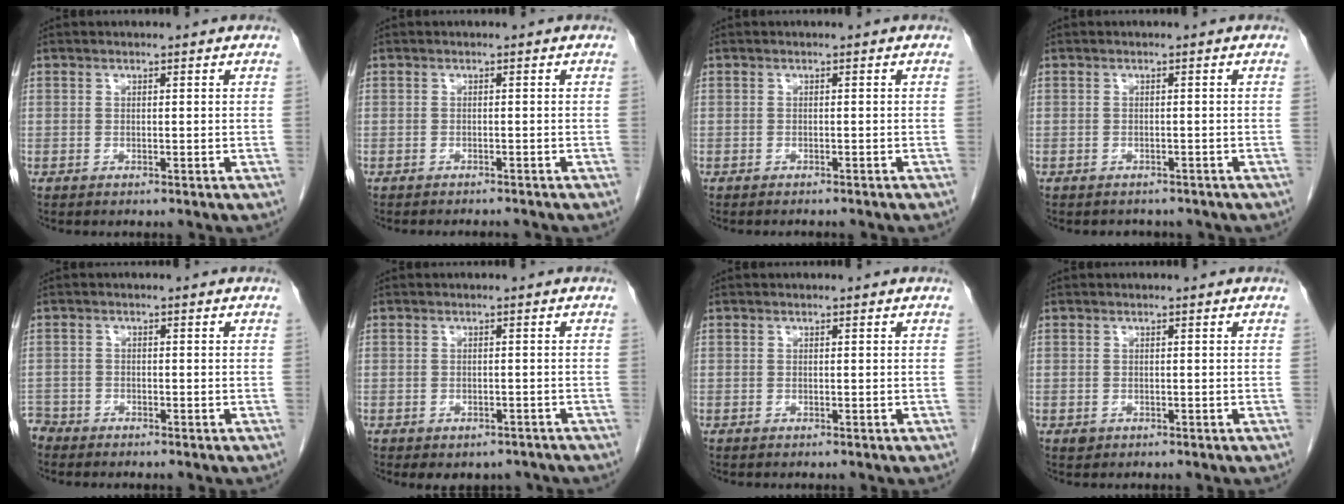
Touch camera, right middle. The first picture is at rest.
{"total": 3.1, "force": [-3.0, 0.4, 0.8], "torque": [-0.010, -0.006, -0.038]}
{"total": 2.5, "force": [-2.3, 0.4, 1.0], "torque": [-0.019, -0.005, -0.024]}
{"total": 4.2, "force": [-3.5, 2.0, 0.9], "torque": [-0.011, 0.004, -0.037]}
{"total": 2.5, "force": [-2.4, 0.9, -0.2], "torque": [0.003, -0.003, -0.047]}
{"total": 5.1, "force": [-4.1, 2.7, 1.3], "torque": [-0.006, 0.010, -0.048]}
{"total": 0.0}
{"total": 0.8, "force": [-0.3, 0.7, 0.2], "torque": [-0.004, 0.002, -0.002]}